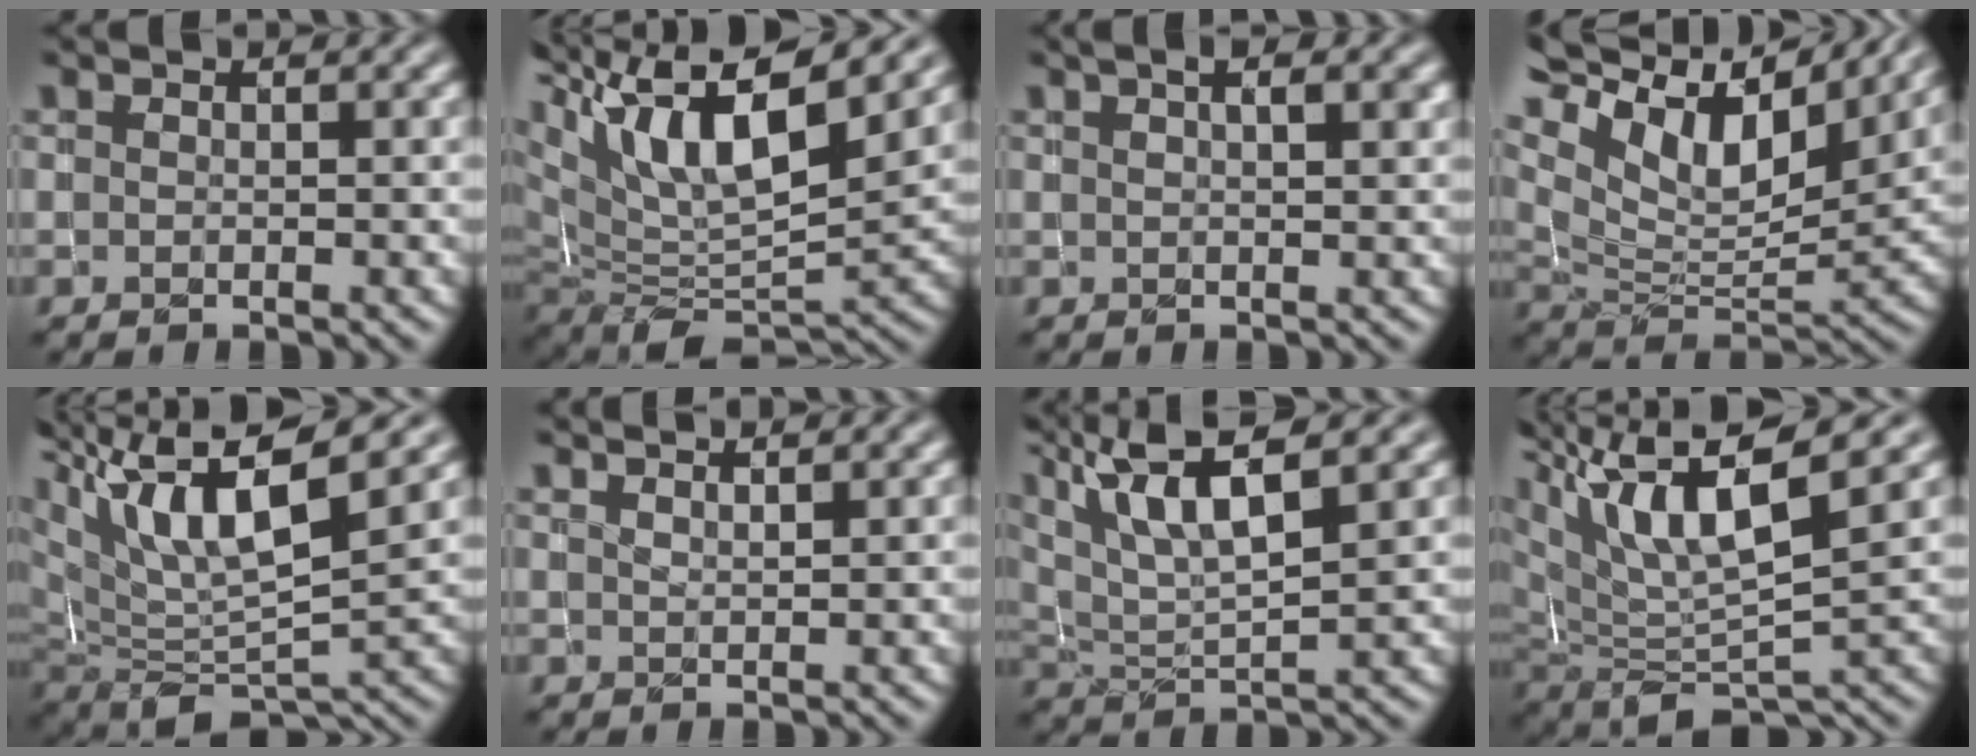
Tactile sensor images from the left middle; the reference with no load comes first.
{"total": 14.1, "force": [6.0, 5.8, 11.4], "torque": [-0.212, 0.028, 0.103]}
{"total": 3.2, "force": [1.5, 1.3, 2.4], "torque": [-0.015, 0.007, 0.009]}
{"total": 12.1, "force": [7.3, 5.2, 8.1], "torque": [-0.162, 0.027, 0.129]}
{"total": 11.5, "force": [5.1, 3.7, 9.7], "torque": [-0.189, 0.016, 0.091]}
{"total": 2.0, "force": [1.7, 0.7, 0.8], "torque": [0.008, 0.004, 0.004]}
{"total": 10.0, "force": [5.6, 3.2, 7.7], "torque": [-0.145, 0.027, 0.085]}
{"total": 10.3, "force": [4.7, 2.9, 8.7], "torque": [-0.170, 0.014, 0.084]}